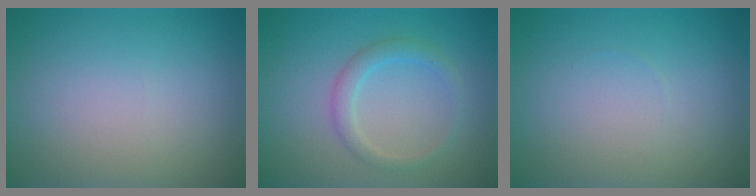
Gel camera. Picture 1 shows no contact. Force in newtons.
{"total": 2.0, "press": 2.0, "slide": 0.2}
{"total": 0.0}